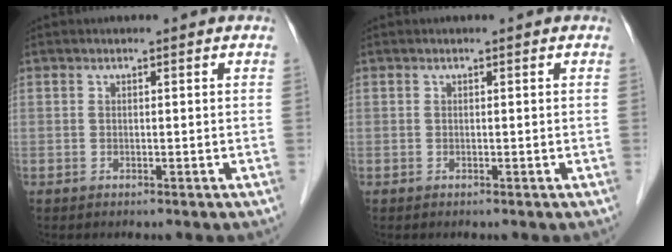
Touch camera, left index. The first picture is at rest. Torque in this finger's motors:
{"motor_torque": [0.00, 0.00, 0.00, 0.00]}